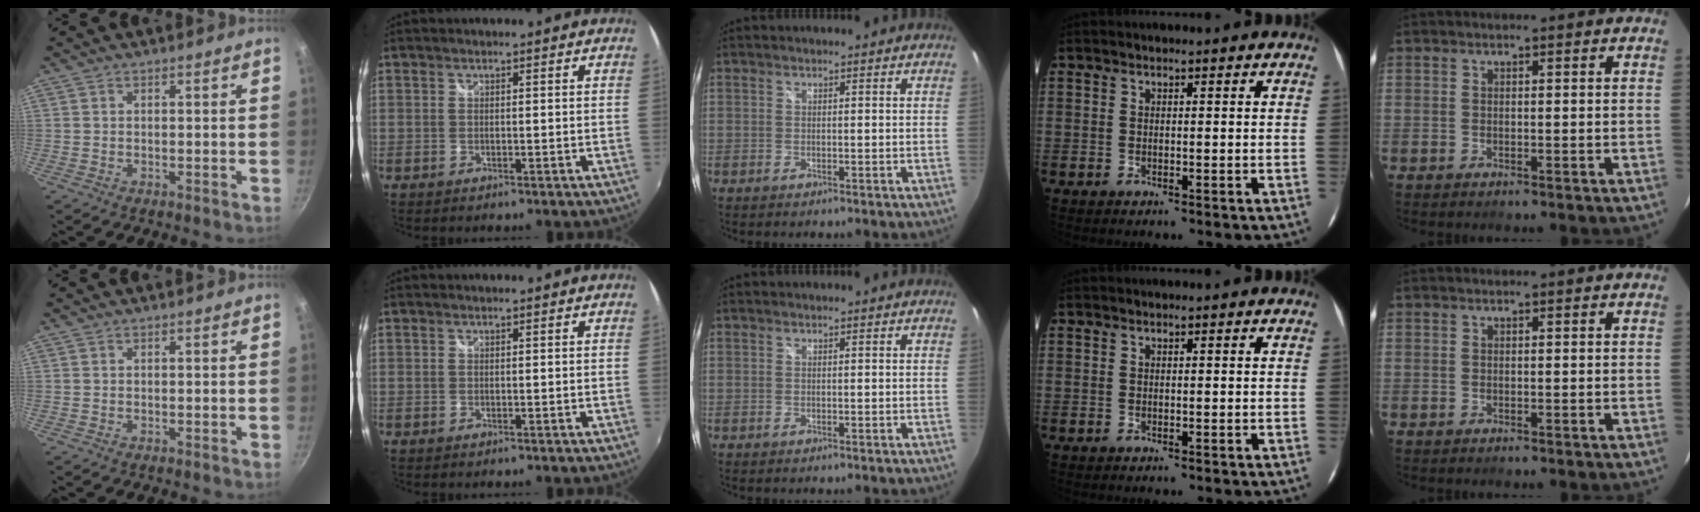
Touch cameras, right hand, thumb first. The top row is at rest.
{}